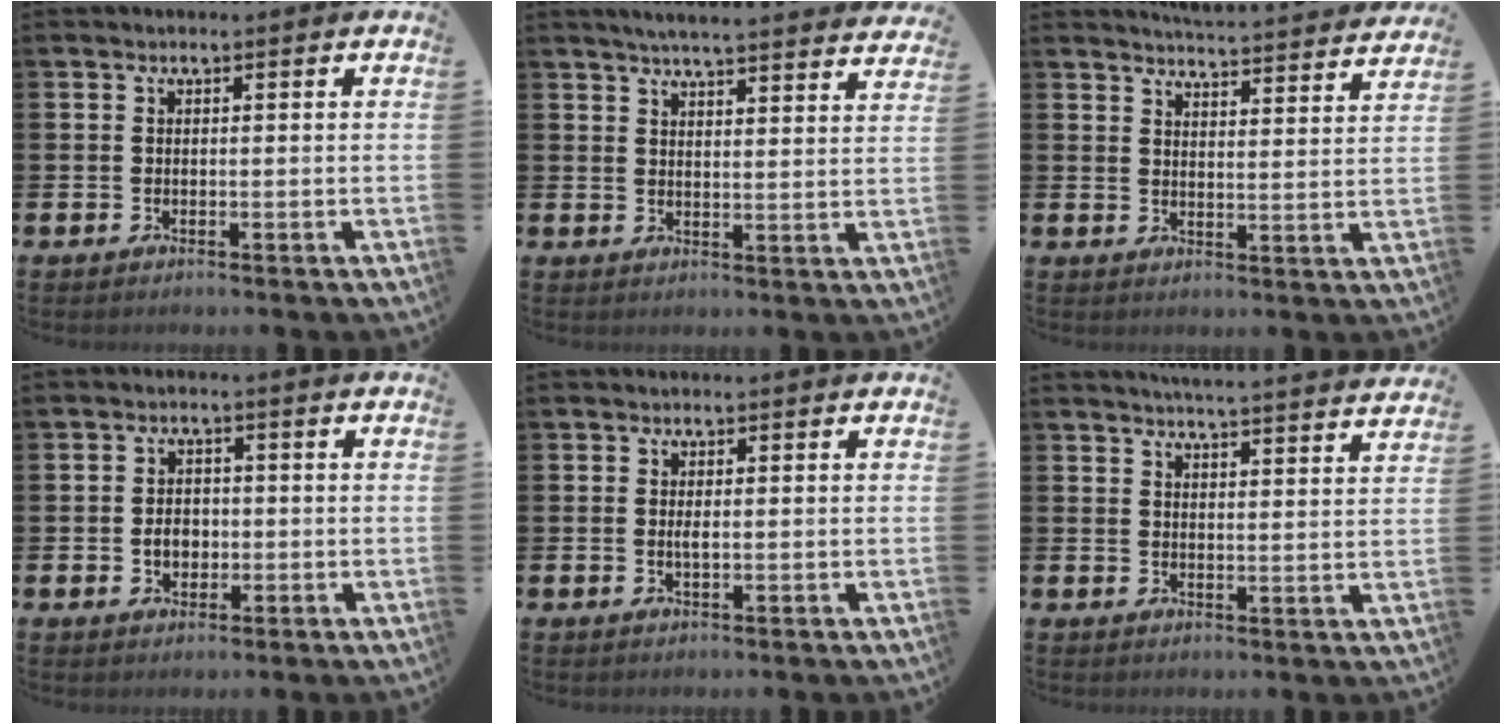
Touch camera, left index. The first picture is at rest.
{"total": 5.0, "force": [4.9, -0.4, 1.1], "torque": [-0.032, -0.027, 0.086]}
{"total": 5.2, "force": [5.2, -0.1, 0.3], "torque": [-0.010, -0.041, 0.090]}
{"total": 2.9, "force": [-0.5, 2.3, 1.8], "torque": [-0.021, -0.001, -0.017]}
{"total": 1.0, "force": [0.1, 0.2, 1.0], "torque": [-0.019, 0.001, 0.000]}
{"total": 4.8, "force": [4.8, -0.6, 0.6], "torque": [-0.020, -0.030, 0.083]}